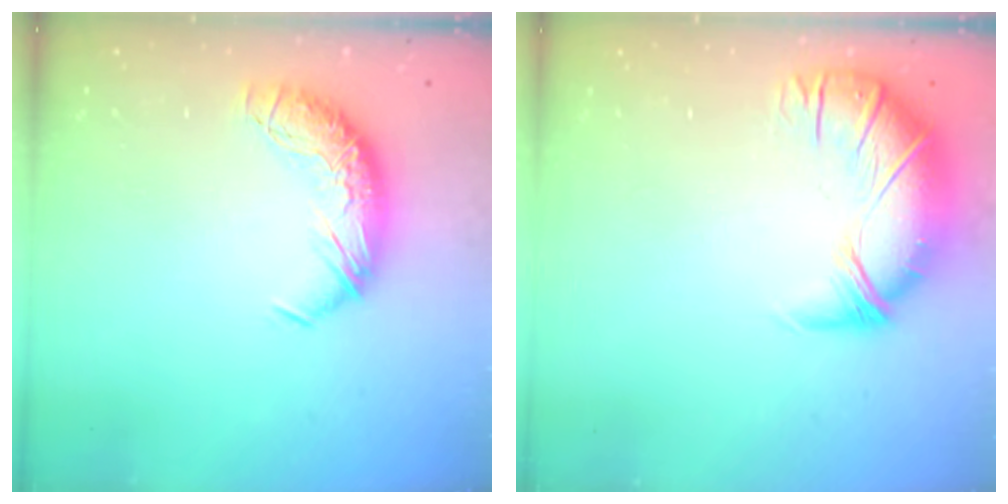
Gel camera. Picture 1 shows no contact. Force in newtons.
{"total": 2.6, "press": 1.0, "slide": 2.4}